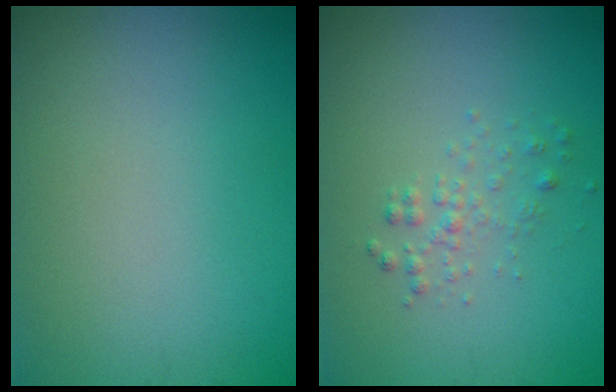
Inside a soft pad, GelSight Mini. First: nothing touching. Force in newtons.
{"total": 1.3, "press": 1.3, "slide": 0.1}